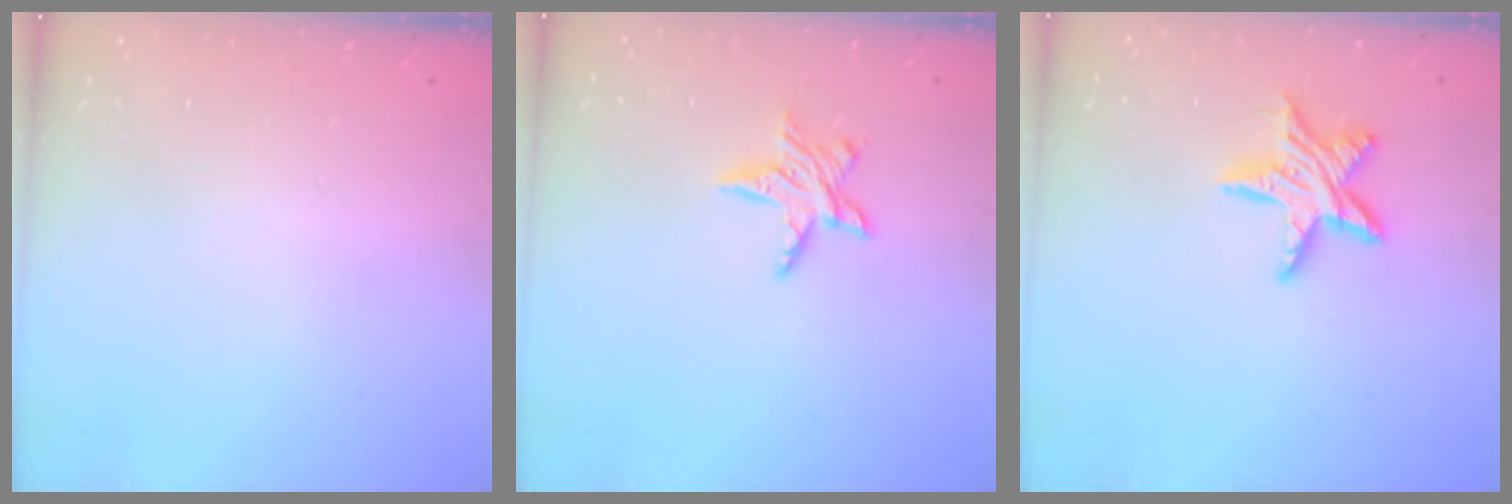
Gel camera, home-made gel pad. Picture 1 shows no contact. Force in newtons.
{"total": 7.2, "press": 7.2, "slide": 0.2}
{"total": 10.7, "press": 10.7, "slide": 0.7}